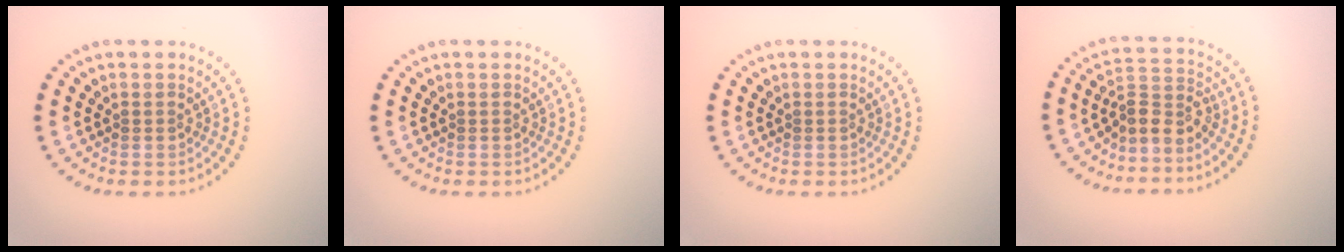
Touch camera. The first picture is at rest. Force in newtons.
{"total": 0.0}
{"total": 0.0}
{"total": 3.0, "press": 2.2, "slide": 2.0}